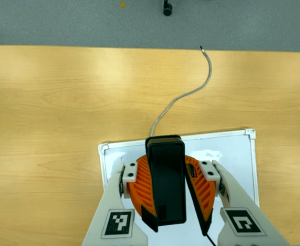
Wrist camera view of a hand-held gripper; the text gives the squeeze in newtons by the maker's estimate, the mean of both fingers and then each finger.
{"total": 9.2, "left": 9.6, "right": 8.8}